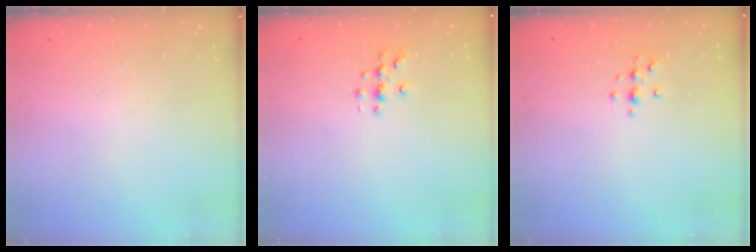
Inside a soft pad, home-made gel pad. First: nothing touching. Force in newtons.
{"total": 2.7, "press": 2.7, "slide": 0.3}
{"total": 3.7, "press": 3.7, "slide": 0.5}